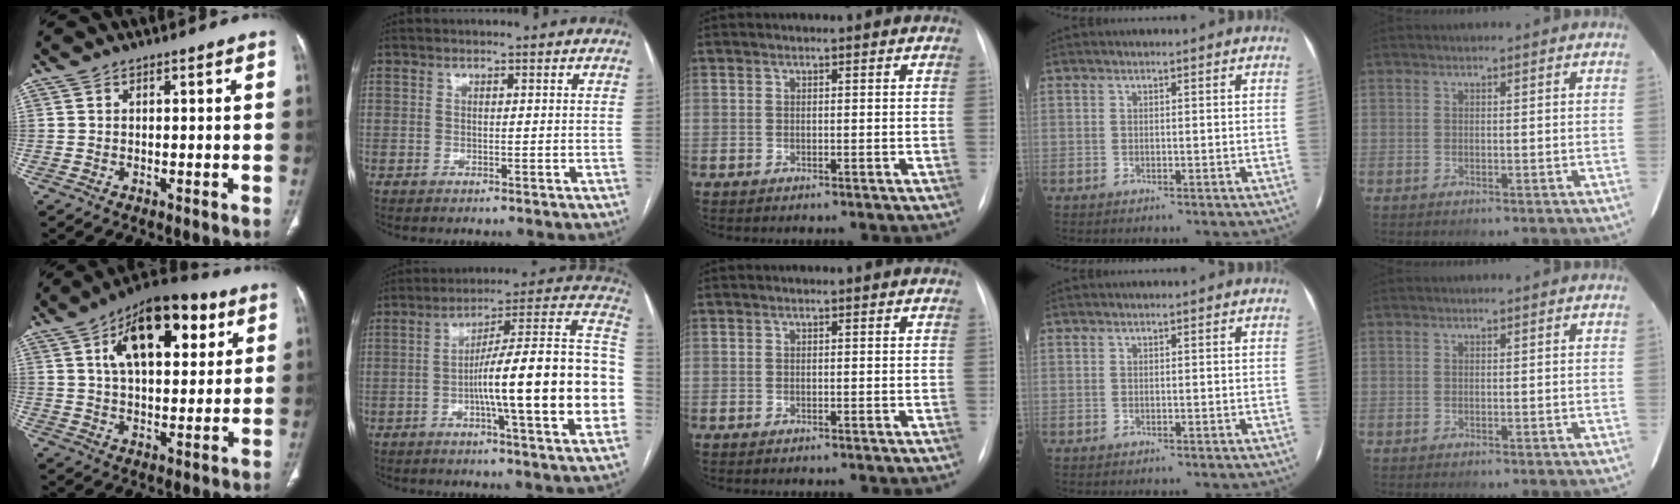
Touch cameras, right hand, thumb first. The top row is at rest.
{"thumb": {"total": 19.6, "force": [7.5, 9.9, 15.1], "torque": [-0.196, -0.004, 0.114]}, "index": {"total": 22.1, "force": [-4.1, 1.1, 21.7], "torque": [-0.249, 0.025, -0.063]}}